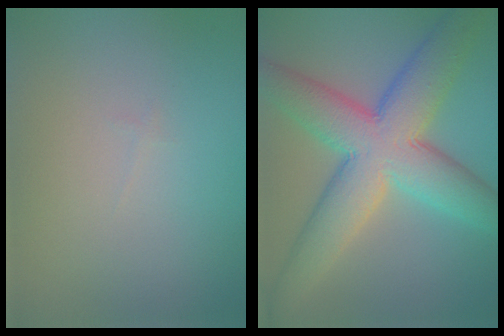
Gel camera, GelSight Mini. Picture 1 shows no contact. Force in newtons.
{"total": 10.2, "press": 10.2, "slide": 0.6}